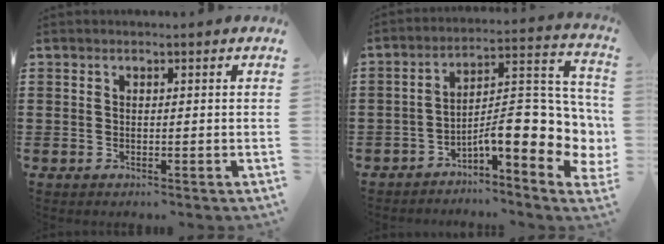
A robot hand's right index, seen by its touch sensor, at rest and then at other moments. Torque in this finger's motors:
{"motor_torque": [2.14, 0.00, 0.63, 0.19]}